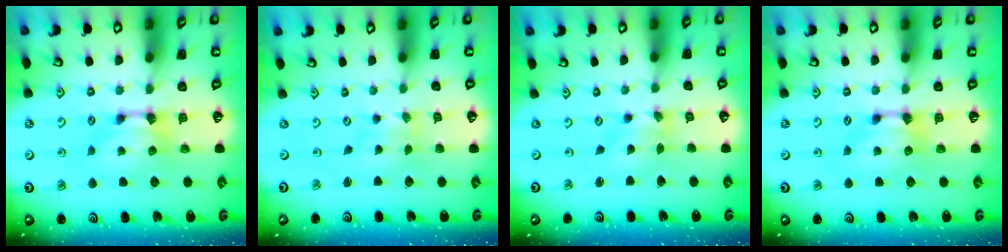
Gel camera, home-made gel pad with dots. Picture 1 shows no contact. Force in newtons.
{"total": 2.6, "press": 2.4, "slide": 0.8}
{"total": 1.2, "press": 0.2, "slide": 1.1}
{"total": 0.0}